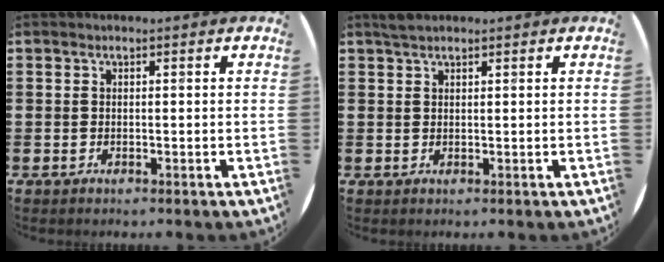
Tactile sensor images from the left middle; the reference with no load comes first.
{"total": 1.6, "force": [1.4, 0.5, 0.4], "torque": [-0.003, 0.001, 0.026]}